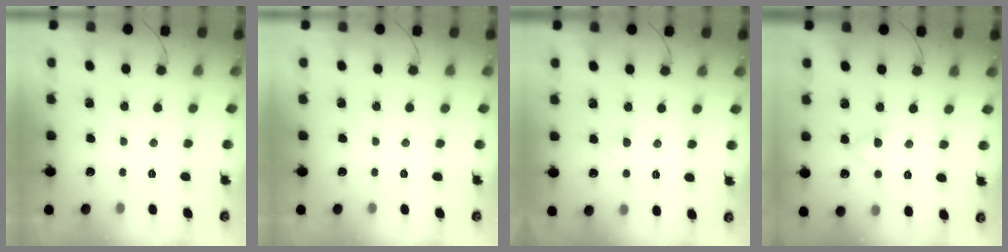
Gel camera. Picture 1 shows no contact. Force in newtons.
{"total": 0.0}
{"total": 2.6, "press": 2.4, "slide": 1.0}
{"total": 3.5, "press": 3.3, "slide": 1.4}